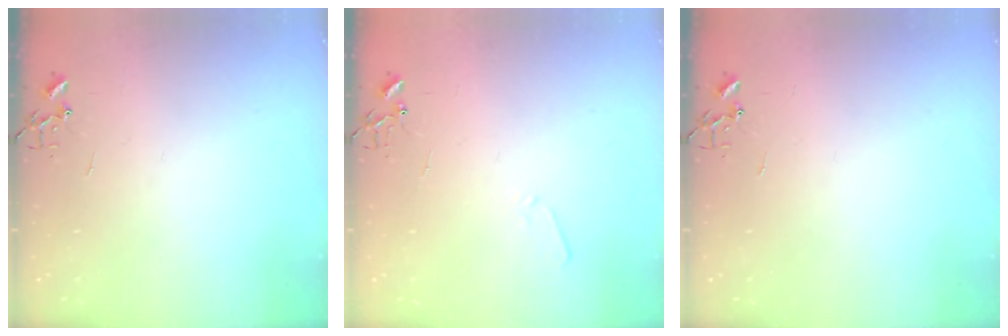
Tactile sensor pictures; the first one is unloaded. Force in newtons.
{"total": 4.8, "press": 4.7, "slide": 0.7}
{"total": 0.0}